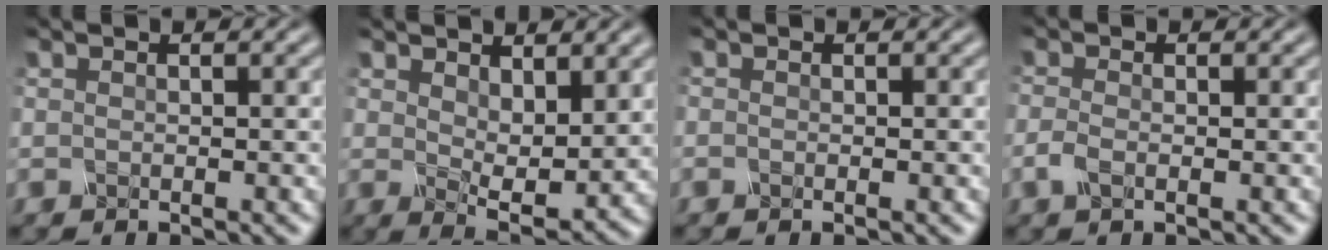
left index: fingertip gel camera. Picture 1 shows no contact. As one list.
[{"total": 3.9, "force": [1.7, 1.4, 3.2], "torque": [-0.072, -0.009, 0.051]}, {"total": 0.0}, {"total": 0.7, "force": [-0.7, 0.0, 0.2], "torque": [-0.023, -0.001, -0.002]}]